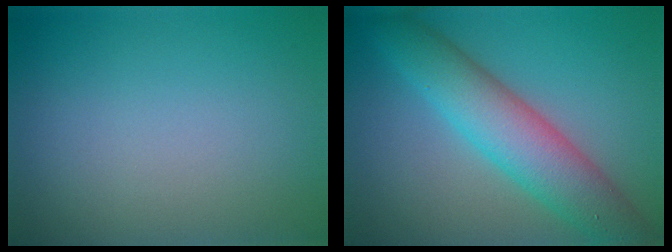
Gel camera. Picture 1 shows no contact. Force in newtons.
{"total": 7.0, "press": 7.0, "slide": 0.2}